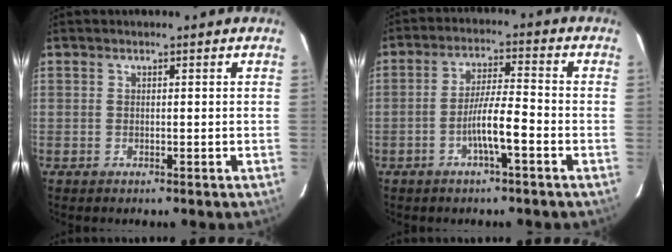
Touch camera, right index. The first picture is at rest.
{"total": 6.5, "force": [-2.6, 0.5, 6.0], "torque": [-0.112, 0.008, -0.045]}